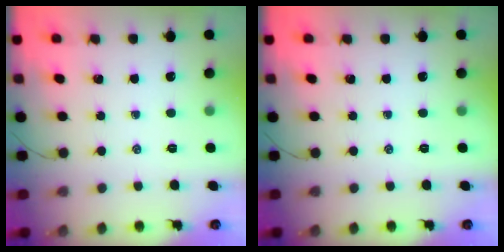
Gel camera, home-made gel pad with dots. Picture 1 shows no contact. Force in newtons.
{"total": 0.0}